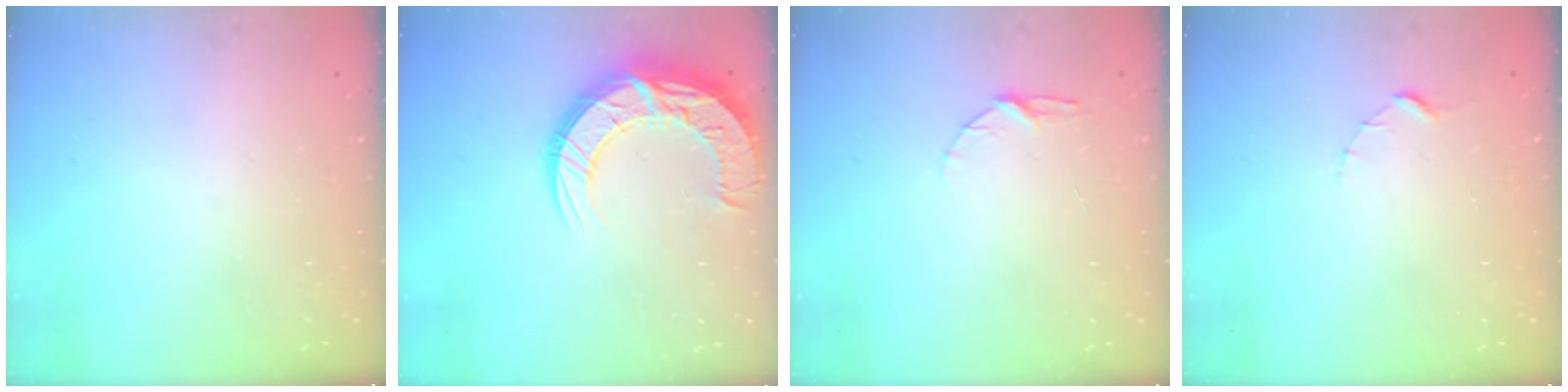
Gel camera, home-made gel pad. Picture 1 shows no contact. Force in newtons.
{"total": 18.8, "press": 18.7, "slide": 1.5}
{"total": 5.2, "press": 5.2, "slide": 0.6}
{"total": 1.5, "press": 1.5, "slide": 0.2}